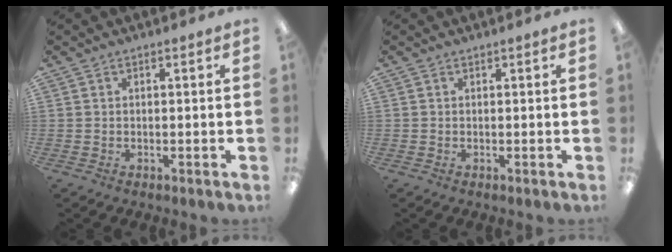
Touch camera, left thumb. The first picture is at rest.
{"total": 0.0}